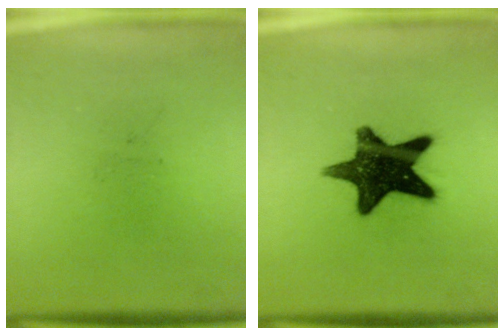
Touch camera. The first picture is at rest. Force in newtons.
{"total": 15.4}